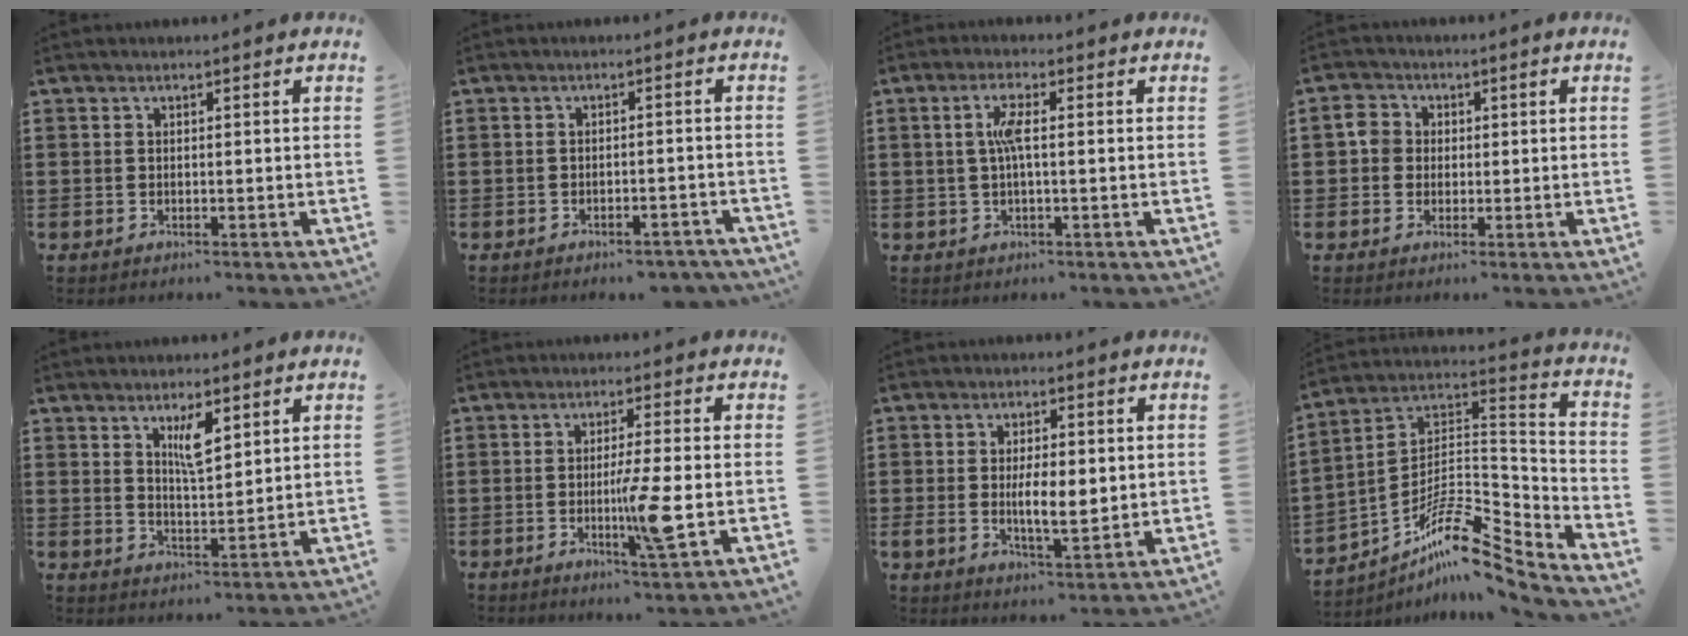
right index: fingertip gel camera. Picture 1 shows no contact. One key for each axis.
{"total": 2.5, "fx": -2.5, "fy": 0.2, "fz": 0.4, "tx": -0.011, "ty": -0.001, "tz": -0.051}
{"total": 4.0, "fx": 0.3, "fy": 0.7, "fz": 3.9, "tx": -0.082, "ty": -0.001, "tz": -0.001}
{"total": 3.0, "fx": -0.1, "fy": 2.8, "fz": 1.2, "tx": -0.033, "ty": 0.010, "tz": -0.005}
{"total": 4.8, "fx": 2.6, "fy": 1.5, "fz": 3.8, "tx": -0.067, "ty": -0.001, "tz": 0.040}
{"total": 7.6, "fx": -1.5, "fy": 0.3, "fz": 7.4, "tx": -0.137, "ty": -0.017, "tz": -0.031}
{"total": 5.7, "fx": 0.1, "fy": 2.6, "fz": 5.1, "tx": -0.089, "ty": 0.004, "tz": 0.000}
{"total": 9.8, "fx": -7.0, "fy": 3.0, "fz": 6.2, "tx": -0.122, "ty": -0.003, "tz": -0.138}